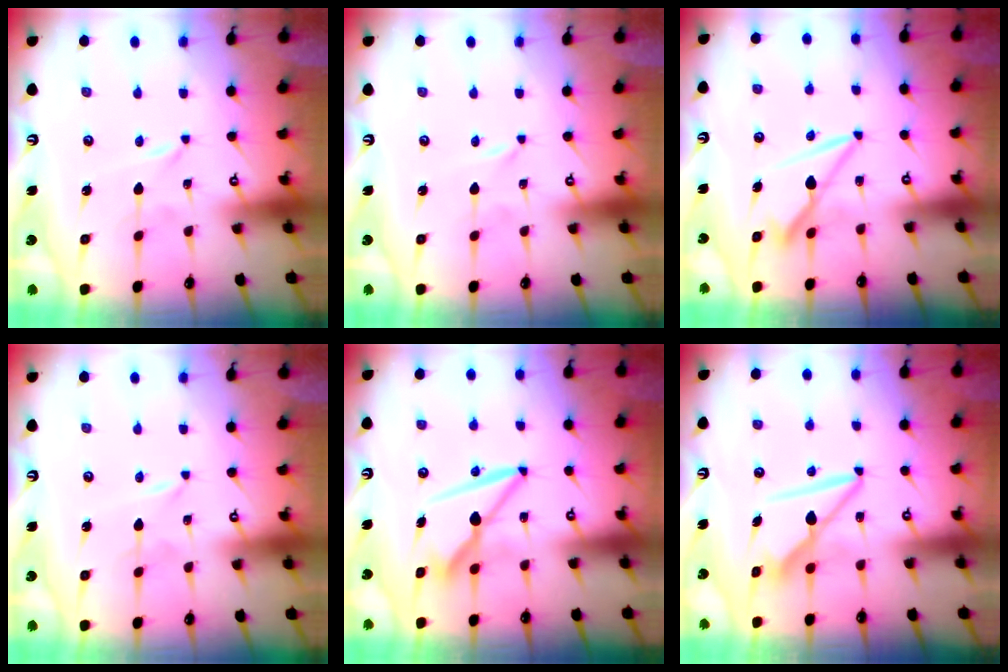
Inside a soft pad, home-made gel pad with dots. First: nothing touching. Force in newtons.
{"total": 0.0}
{"total": 7.6, "press": 7.5, "slide": 1.0}
{"total": 2.0, "press": 2.0, "slide": 0.3}
{"total": 8.1, "press": 8.0, "slide": 1.2}
{"total": 8.0, "press": 8.0, "slide": 0.8}